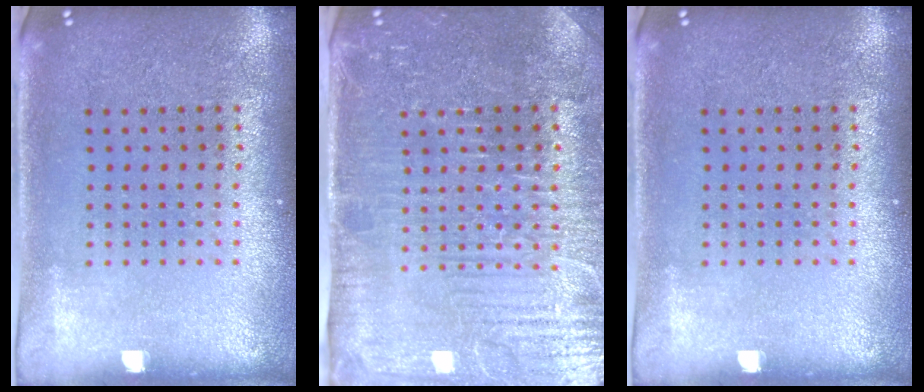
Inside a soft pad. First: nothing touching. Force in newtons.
{"total": 4.8, "press": 4.4, "slide": 1.7}
{"total": 0.0}